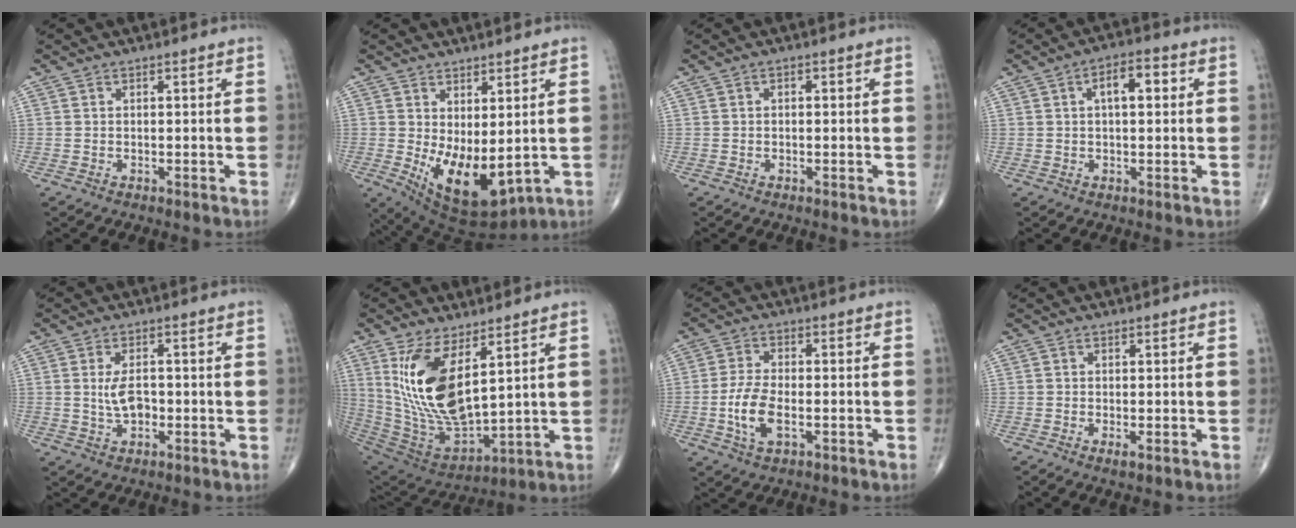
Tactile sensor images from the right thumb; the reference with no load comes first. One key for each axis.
{"total": 11.5, "fx": -0.4, "fy": 5.5, "fz": 10.1, "tx": -0.157, "ty": -0.022, "tz": 0.020}
{"total": 0.7, "fx": 0.1, "fy": 0.4, "fz": 0.6, "tx": -0.007, "ty": 0.003, "tz": 0.000}
{"total": 5.9, "fx": 1.5, "fy": 2.7, "fz": 5.0, "tx": -0.071, "ty": 0.013, "tz": 0.018}
{"total": 4.8, "fx": -0.2, "fy": 2.8, "fz": 4.0, "tx": -0.069, "ty": 0.000, "tz": -0.002}
{"total": 18.2, "fx": 6.4, "fy": 8.0, "fz": 15.1, "tx": -0.288, "ty": -0.037, "tz": 0.145}
{"total": 7.7, "fx": -1.9, "fy": 3.7, "fz": 6.4, "tx": -0.137, "ty": 0.006, "tz": -0.035}
{"total": 1.3, "fx": -0.4, "fy": 0.4, "fz": 1.2, "tx": -0.022, "ty": -0.004, "tz": -0.009}